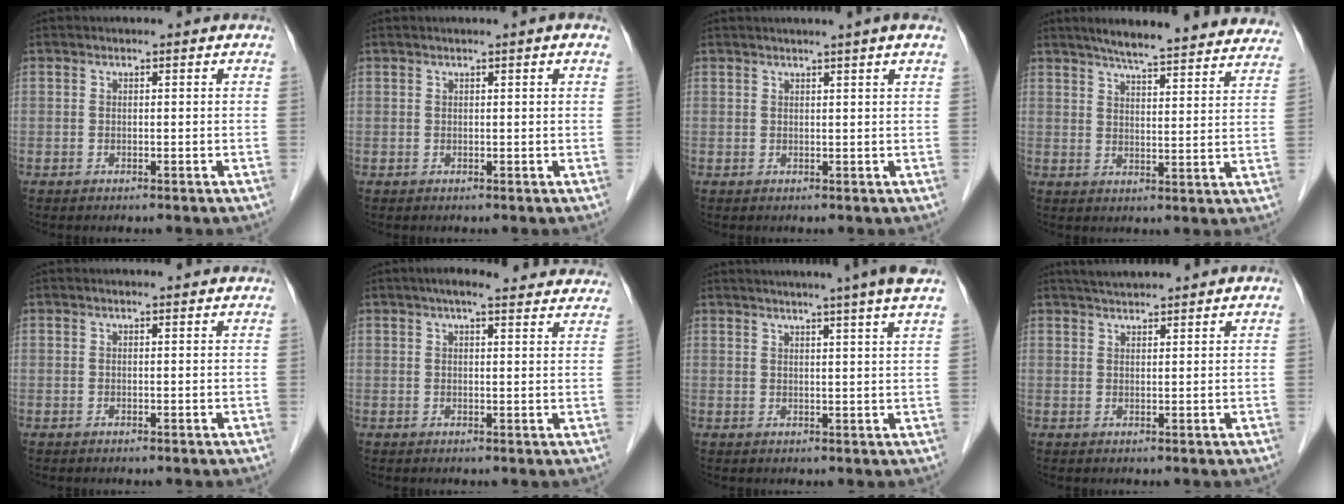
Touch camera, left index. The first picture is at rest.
{"total": 0.9, "force": [0.4, -0.2, 0.8], "torque": [-0.014, 0.003, 0.009]}
{"total": 2.9, "force": [2.2, -0.8, 1.7], "torque": [-0.022, 0.008, 0.032]}
{"total": 22.8, "force": [20.6, 2.4, 9.5], "torque": [-0.129, -0.014, 0.251]}
{"total": 0.8, "force": [0.8, 0.0, 0.3], "torque": [-0.011, 0.008, 0.012]}
{"total": 13.1, "force": [11.7, 2.2, 5.5], "torque": [-0.062, 0.034, 0.130]}
{"total": 9.7, "force": [7.7, -1.7, 5.7], "torque": [-0.076, 0.010, 0.078]}
{"total": 3.5, "force": [3.3, 0.0, 1.1], "torque": [-0.021, 0.022, 0.061]}